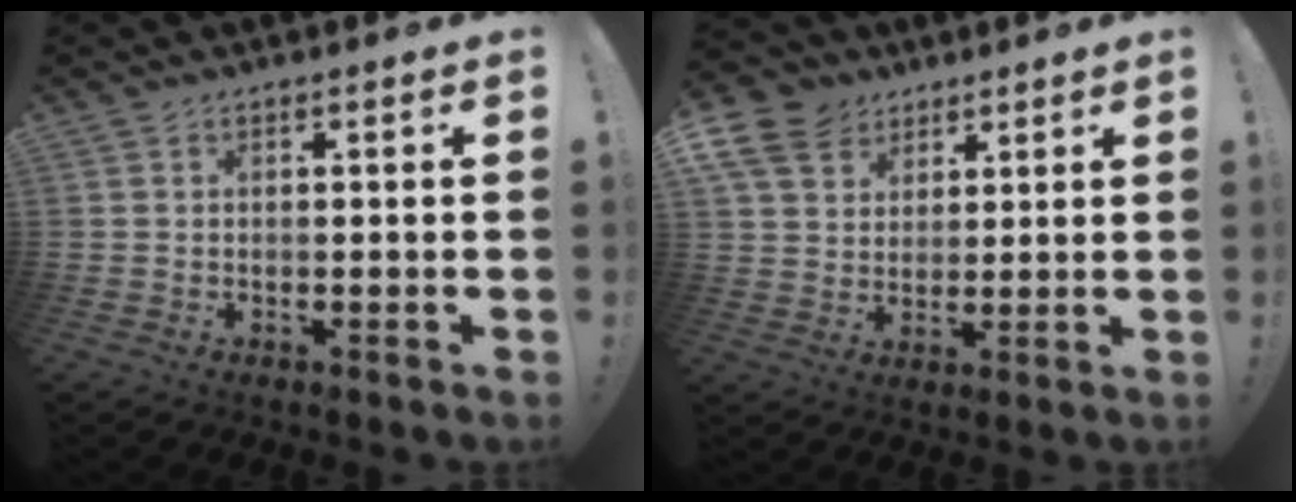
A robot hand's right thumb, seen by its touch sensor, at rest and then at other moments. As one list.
[{"total": 11.3, "force": [6.1, 8.6, 3.8], "torque": [-0.072, -0.040, 0.122]}]